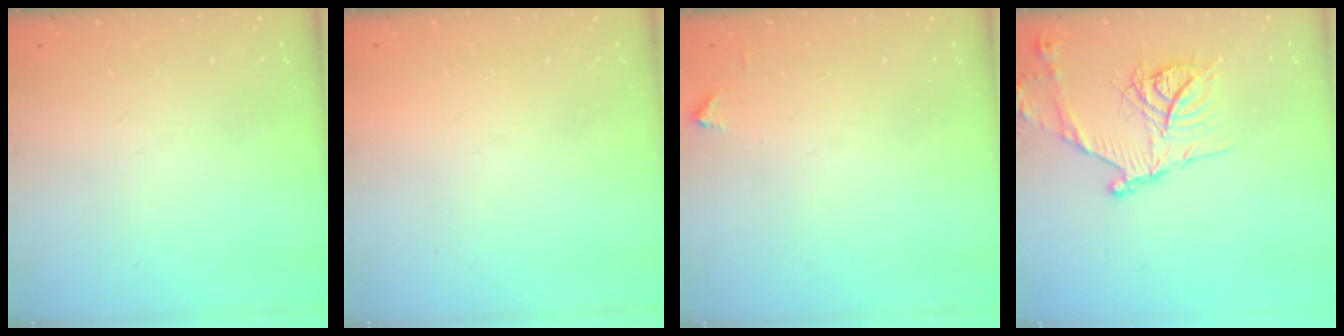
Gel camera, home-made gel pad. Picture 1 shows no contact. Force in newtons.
{"total": 1.5, "press": 1.5, "slide": 0.1}
{"total": 2.1, "press": 2.1, "slide": 0.3}
{"total": 18.9, "press": 18.8, "slide": 1.9}